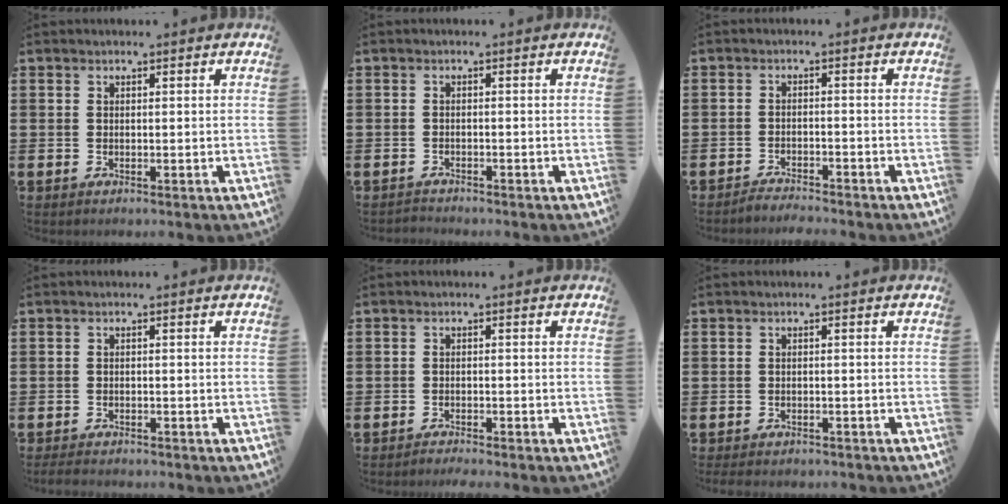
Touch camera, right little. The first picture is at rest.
{"total": 0.8, "force": [-0.8, 0.0, -0.1], "torque": [-0.001, -0.001, -0.017]}
{"total": 2.1, "force": [-2.1, -0.2, -0.2], "torque": [-0.001, 0.005, -0.046]}
{"total": 1.1, "force": [-1.1, 0.2, 0.2], "torque": [-0.007, 0.003, -0.023]}
{"total": 1.3, "force": [-1.3, -0.1, 0.0], "torque": [-0.002, 0.001, -0.026]}
{"total": 0.9, "force": [-0.9, 0.1, 0.0], "torque": [-0.003, 0.001, -0.019]}